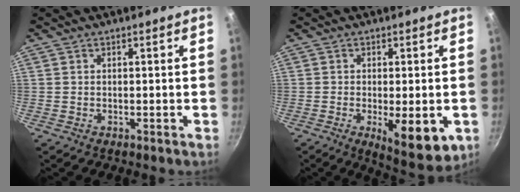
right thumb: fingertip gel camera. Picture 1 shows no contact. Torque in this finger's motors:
{"motor_torque": [0.53, 1.67, -0.01, -0.02, 0.17]}